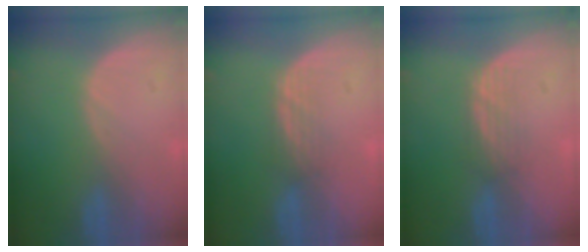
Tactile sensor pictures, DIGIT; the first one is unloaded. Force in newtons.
{"total": 2.2, "press": 2.2, "slide": 0.4}
{"total": 2.9, "press": 2.6, "slide": 1.2}